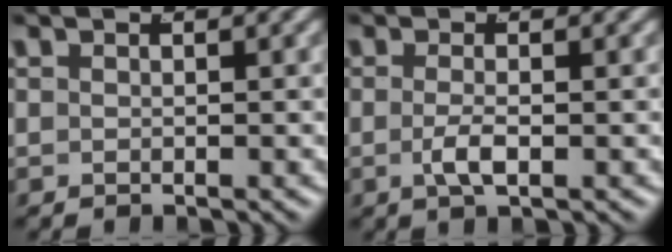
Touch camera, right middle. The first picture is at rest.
{"total": 1.8, "force": [-0.8, -0.1, 1.6], "torque": [-0.034, -0.013, -0.008]}